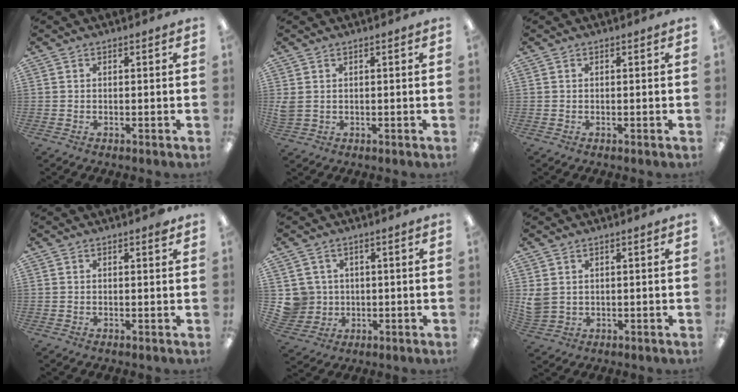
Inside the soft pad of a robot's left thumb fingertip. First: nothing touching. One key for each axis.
{"total": 2.4, "fx": 0.8, "fy": 1.7, "fz": 1.5, "tx": -0.032, "ty": 0.003, "tz": 0.014}
{"total": 0.0}
{"total": 1.8, "fx": 1.4, "fy": 0.4, "fz": 1.0, "tx": -0.007, "ty": -0.006, "tz": 0.021}
{"total": 5.9, "fx": 1.1, "fy": 5.7, "fz": 0.4, "tx": -0.020, "ty": 0.002, "tz": 0.026}
{"total": 3.4, "fx": 1.6, "fy": 2.6, "fz": 1.5, "tx": -0.025, "ty": -0.002, "tz": 0.031}